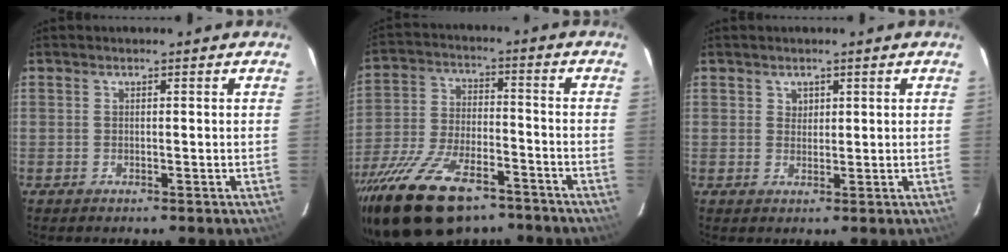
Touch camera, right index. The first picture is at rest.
{"total": 22.7, "force": [-15.9, 9.7, 13.0], "torque": [-0.270, -0.033, -0.263]}
{"total": 1.7, "force": [1.0, 1.4, 0.1], "torque": [0.004, 0.005, 0.016]}